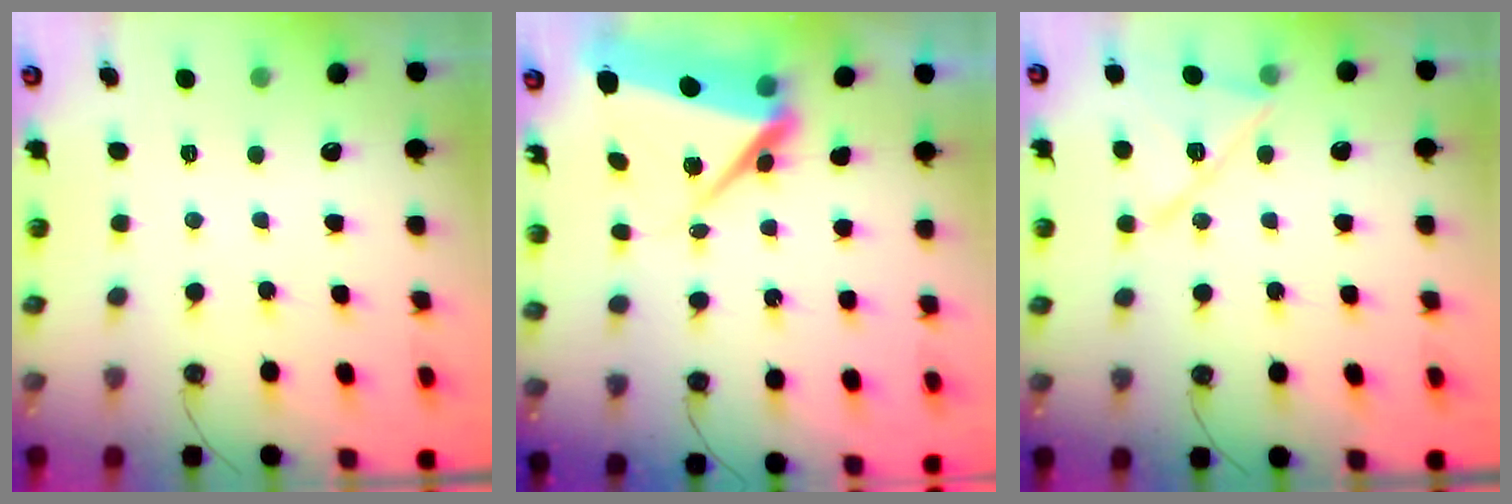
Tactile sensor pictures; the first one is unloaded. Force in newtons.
{"total": 10.5, "press": 10.5, "slide": 0.8}
{"total": 13.6, "press": 13.6, "slide": 0.7}